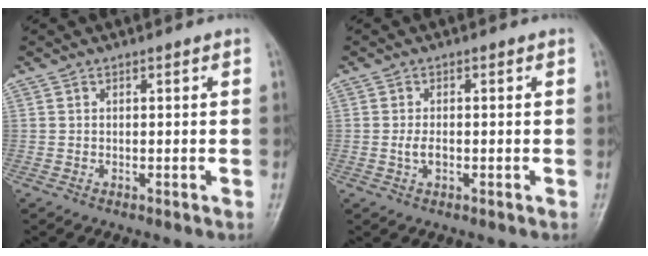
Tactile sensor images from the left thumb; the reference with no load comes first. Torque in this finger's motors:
{"motor_torque": [0.08, 0.07, 0.51, 0.09, 0.10]}